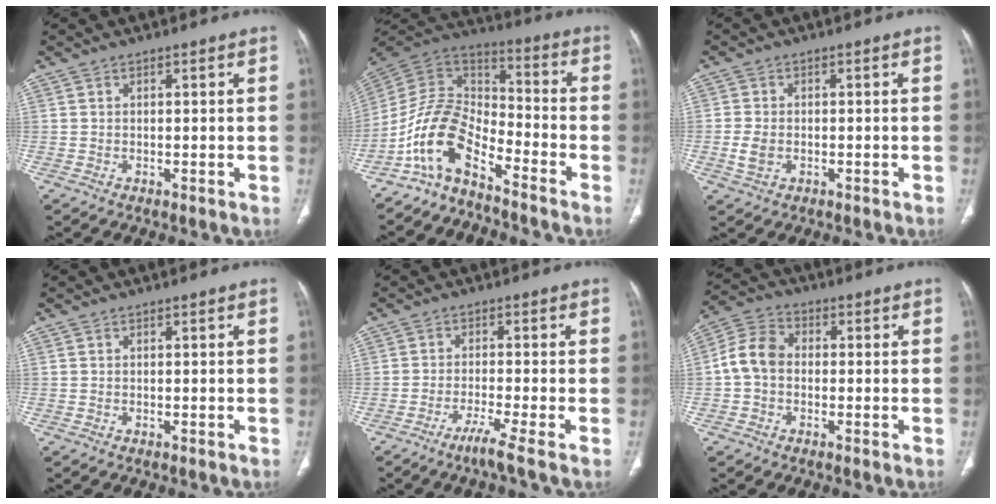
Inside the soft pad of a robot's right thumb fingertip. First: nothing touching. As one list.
[{"total": 12.1, "force": [-8.3, 5.4, 7.0], "torque": [-0.127, 0.089, -0.167]}, {"total": 3.4, "force": [-0.8, 2.4, 2.2], "torque": [-0.048, 0.004, -0.012]}, {"total": 0.0}, {"total": 4.3, "force": [-2.8, -1.2, 3.0], "torque": [-0.069, -0.003, -0.061]}, {"total": 7.3, "force": [-0.6, 5.6, 4.7], "torque": [-0.081, 0.024, -0.024]}]